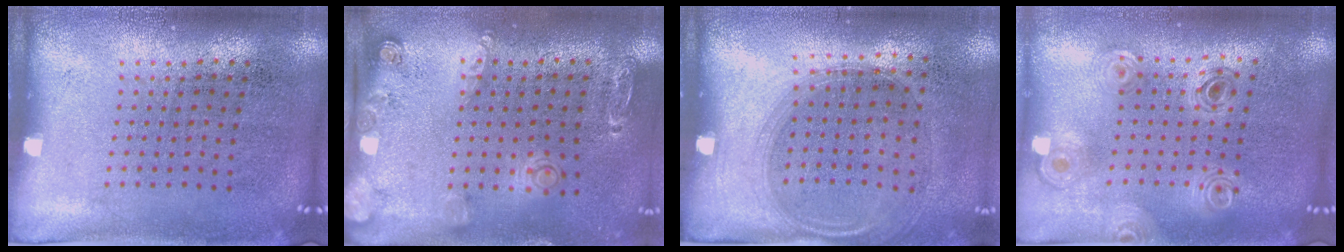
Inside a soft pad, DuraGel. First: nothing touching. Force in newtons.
{"total": 1.5, "press": 1.5, "slide": 0.3}
{"total": 1.4, "press": 1.2, "slide": 0.6}
{"total": 0.8, "press": 0.8, "slide": 0.1}